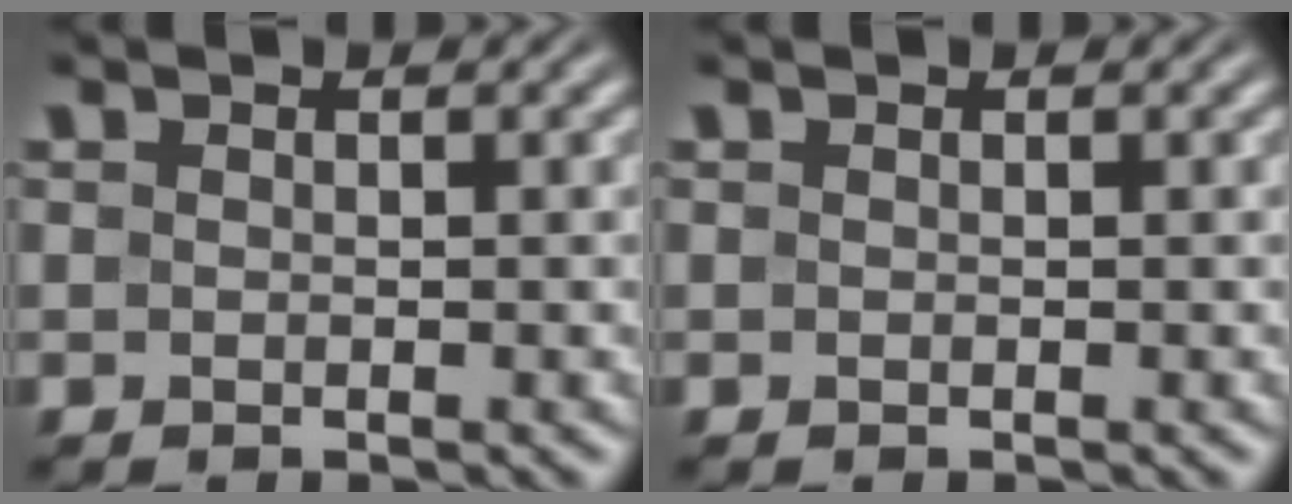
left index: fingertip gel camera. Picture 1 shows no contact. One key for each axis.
{"total": 0.0}